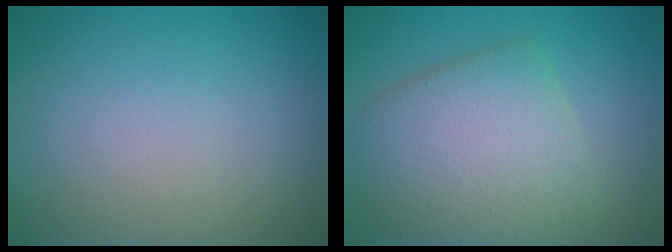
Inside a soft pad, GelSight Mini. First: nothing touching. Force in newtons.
{"total": 7.0, "press": 6.9, "slide": 0.4}